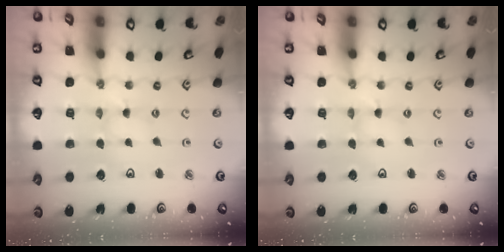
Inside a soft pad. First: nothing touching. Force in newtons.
{"total": 0.0}